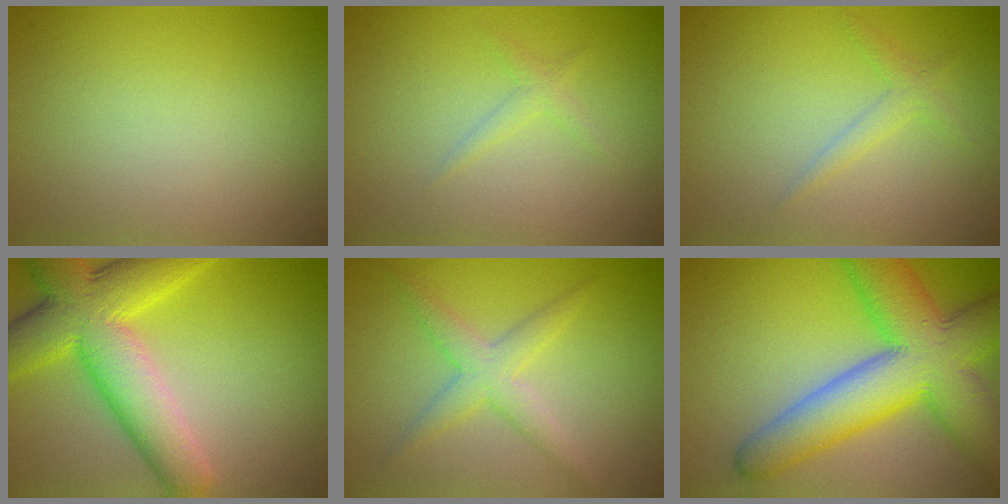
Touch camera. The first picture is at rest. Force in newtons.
{"total": 1.1, "press": 1.1, "slide": 0.0}
{"total": 1.4, "press": 1.4, "slide": 0.0}
{"total": 9.6, "press": 9.6, "slide": 0.1}
{"total": 2.9, "press": 2.9, "slide": 0.0}
{"total": 11.8, "press": 11.8, "slide": 0.6}